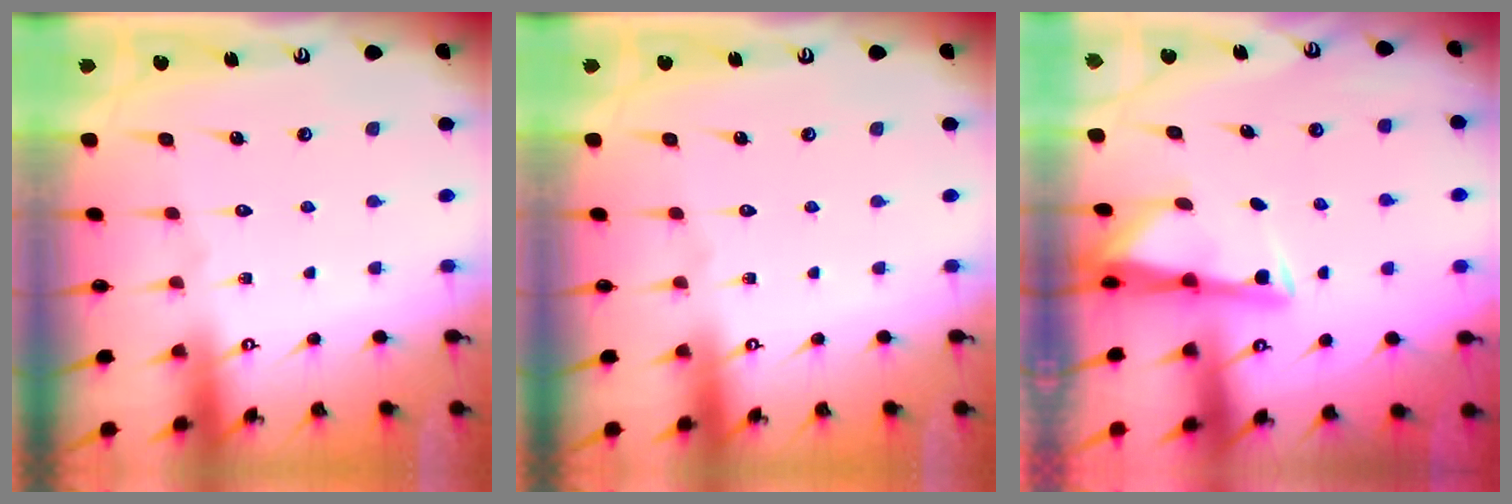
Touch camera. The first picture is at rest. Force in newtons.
{"total": 0.0}
{"total": 3.3, "press": 3.3, "slide": 0.5}